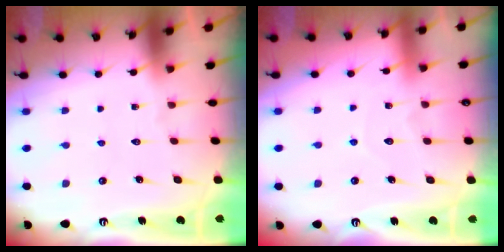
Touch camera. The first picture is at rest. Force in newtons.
{"total": 4.6, "press": 4.5, "slide": 0.5}